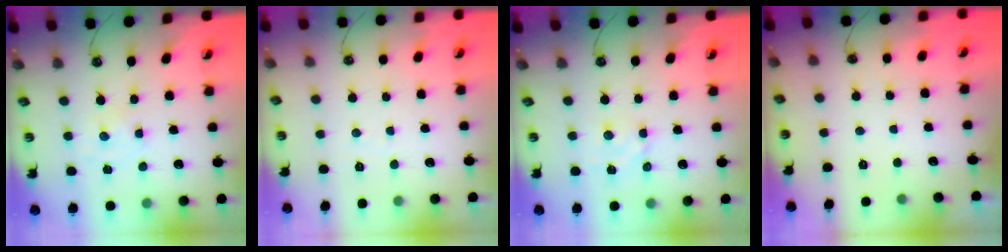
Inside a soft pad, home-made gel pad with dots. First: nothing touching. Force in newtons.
{"total": 2.8, "press": 2.8, "slide": 0.4}
{"total": 3.2, "press": 3.2, "slide": 0.3}
{"total": 0.0}